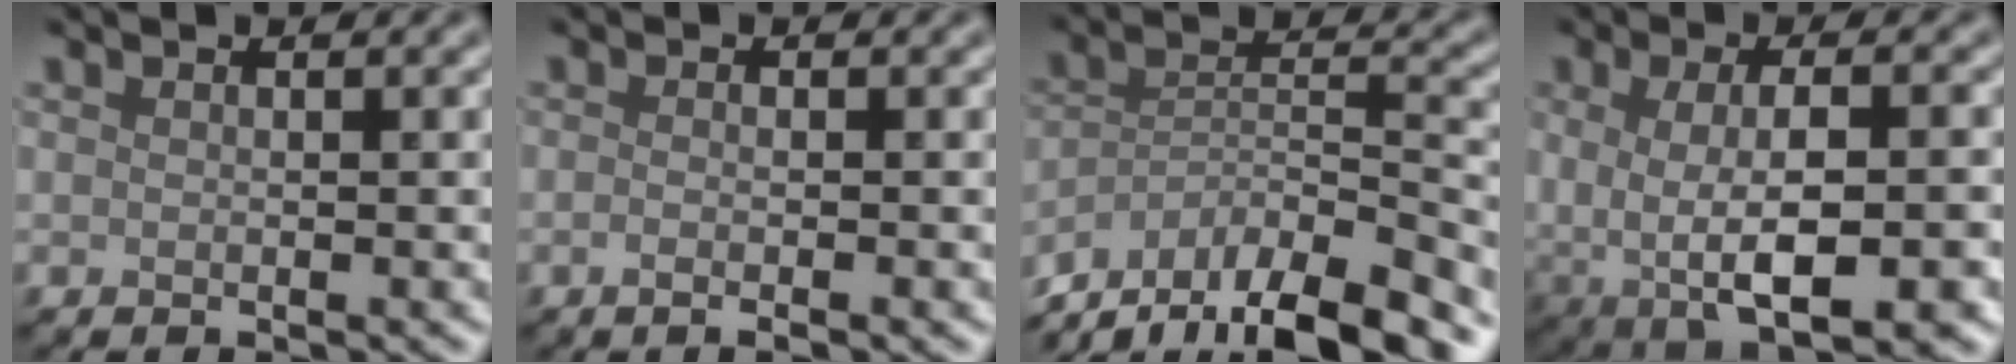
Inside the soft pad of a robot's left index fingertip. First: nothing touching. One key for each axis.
{"total": 1.6, "fx": -0.5, "fy": 0.5, "fz": 1.5, "tx": -0.020, "ty": -0.004, "tz": -0.012}
{"total": 14.0, "fx": -11.6, "fy": 4.4, "fz": 6.6, "tx": -0.122, "ty": -0.009, "tz": -0.176}
{"total": 7.6, "fx": -1.1, "fy": 3.6, "fz": 6.7, "tx": -0.107, "ty": -0.023, "tz": 0.001}